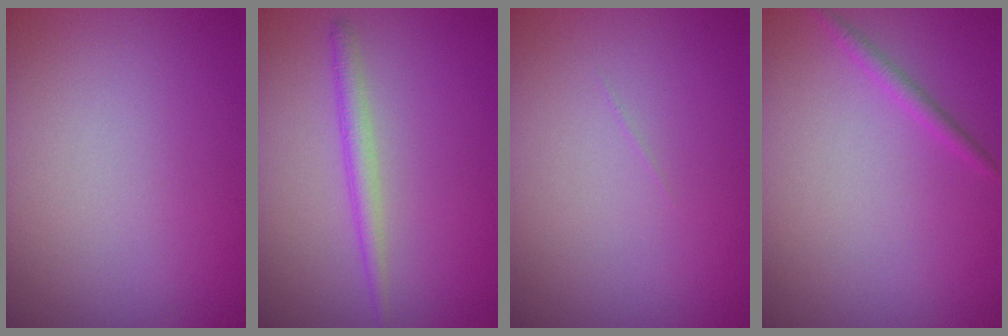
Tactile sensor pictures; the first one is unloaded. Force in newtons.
{"total": 1.7, "press": 1.7, "slide": 0.1}
{"total": 0.0}
{"total": 1.1, "press": 1.1, "slide": 0.0}